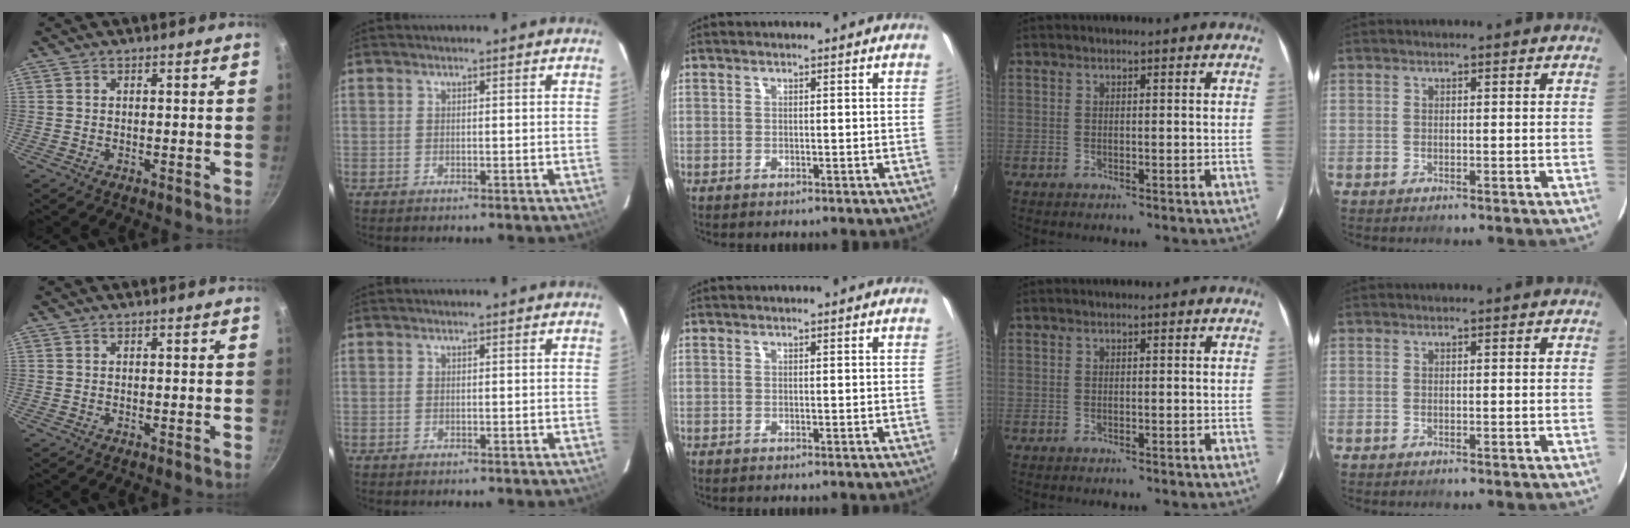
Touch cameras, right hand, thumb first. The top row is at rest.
{}